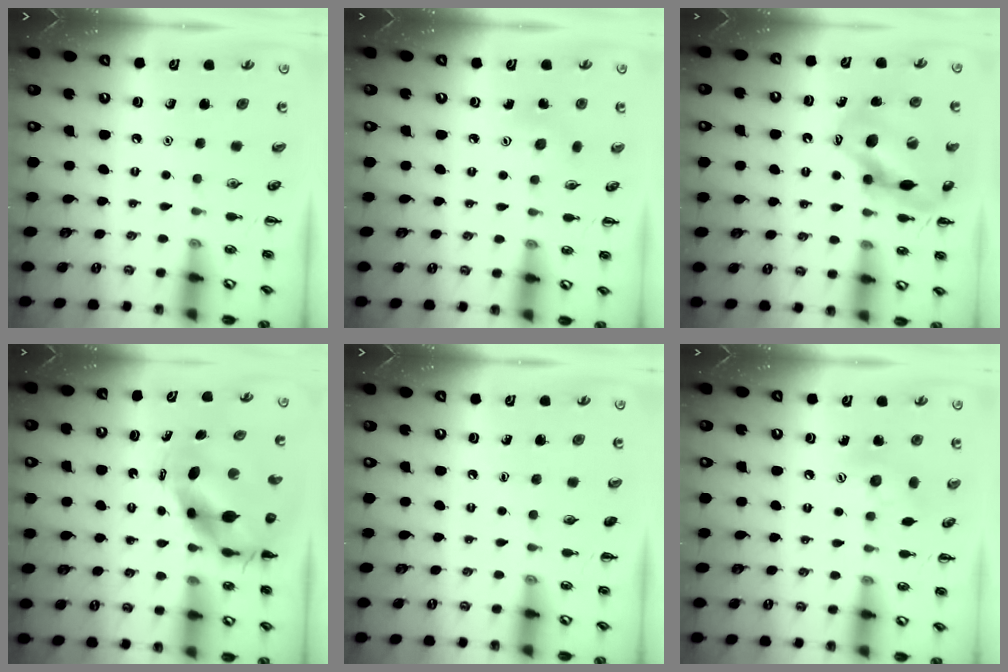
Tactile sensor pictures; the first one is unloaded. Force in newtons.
{"total": 3.2, "press": 3.1, "slide": 1.0}
{"total": 13.6, "press": 13.2, "slide": 3.6}
{"total": 8.8, "press": 8.6, "slide": 1.5}
{"total": 0.0}
{"total": 7.9, "press": 7.8, "slide": 1.0}